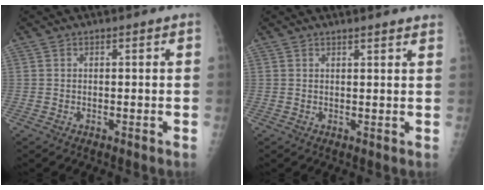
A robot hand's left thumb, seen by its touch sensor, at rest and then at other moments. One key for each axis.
{"total": 4.1, "fx": 3.7, "fy": 0.3, "fz": 1.7, "tx": -0.013, "ty": -0.011, "tz": 0.037}